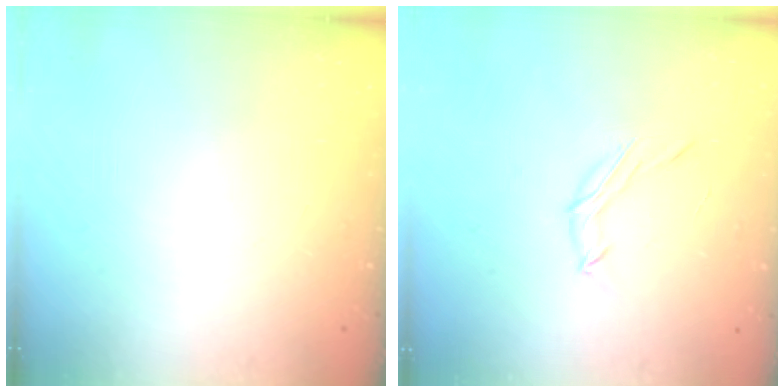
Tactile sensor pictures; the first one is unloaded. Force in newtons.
{"total": 5.7, "press": 5.6, "slide": 1.1}